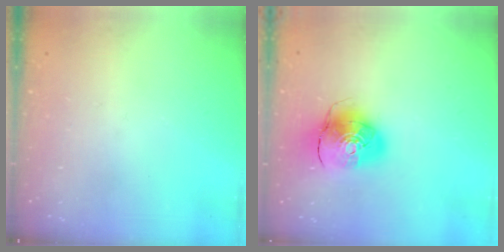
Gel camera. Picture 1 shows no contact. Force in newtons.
{"total": 10.4, "press": 10.3, "slide": 1.4}